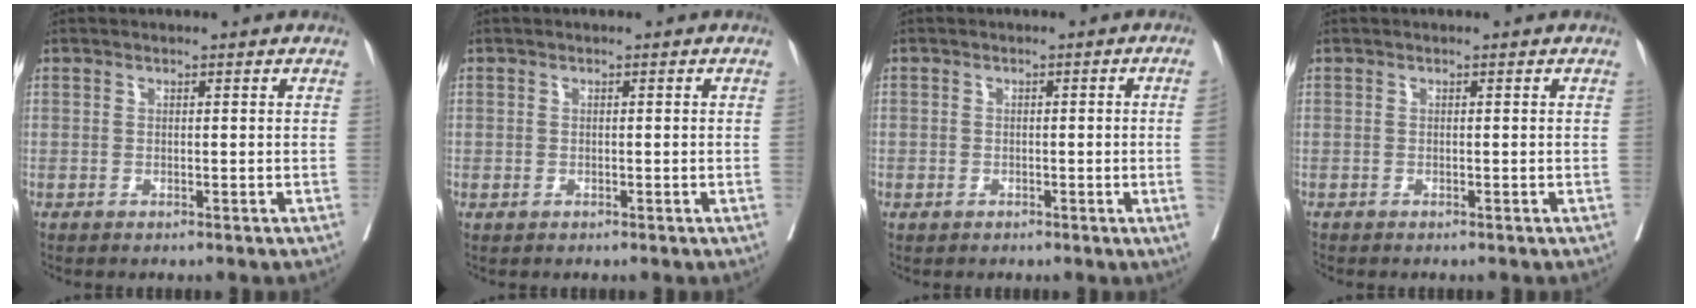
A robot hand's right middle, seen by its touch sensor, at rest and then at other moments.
{"total": 0.0}
{"total": 2.1, "force": [-0.4, 0.0, 2.1], "torque": [-0.028, 0.003, -0.005]}
{"total": 0.8, "force": [-0.7, -0.3, 0.4], "torque": [-0.003, 0.001, -0.008]}